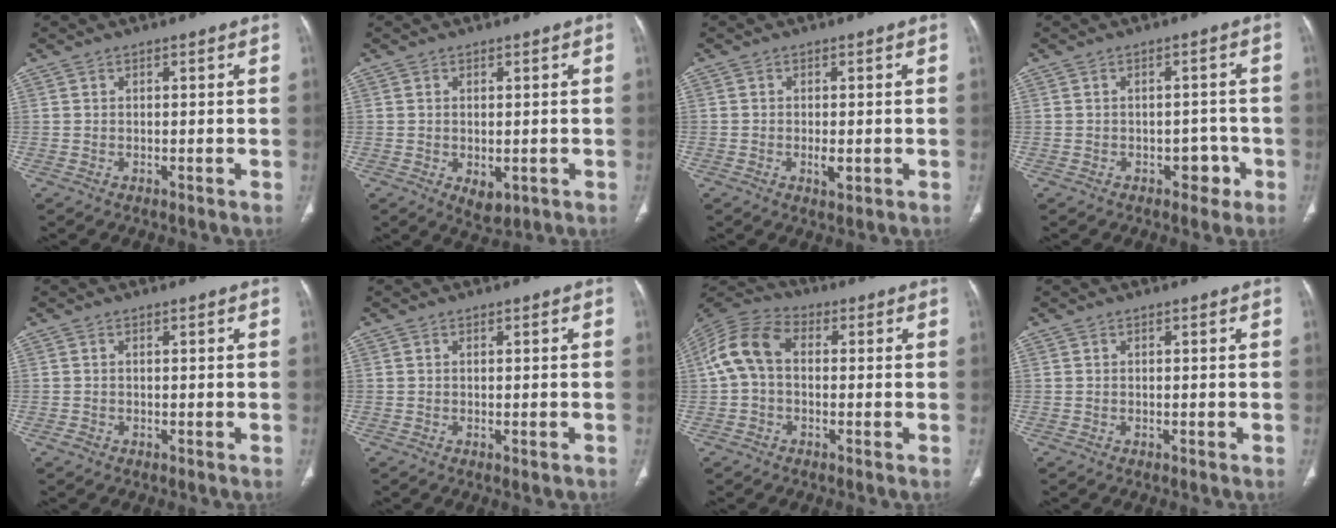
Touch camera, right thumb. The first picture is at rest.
{"total": 3.8, "force": [-0.9, 2.2, 2.9], "torque": [-0.042, -0.008, -0.002]}
{"total": 2.4, "force": [-0.6, 1.1, 2.0], "torque": [-0.035, -0.003, -0.007]}
{"total": 3.4, "force": [-1.6, 2.5, 1.7], "torque": [-0.002, 0.016, -0.019]}
{"total": 0.5, "force": [-0.2, 0.4, 0.3], "torque": [-0.004, 0.000, -0.003]}
{"total": 1.0, "force": [-0.3, 0.3, 0.9], "torque": [-0.016, -0.004, 0.001]}
{"total": 9.8, "force": [0.5, 6.6, 7.2], "torque": [-0.146, 0.030, -0.001]}
{"total": 0.0}